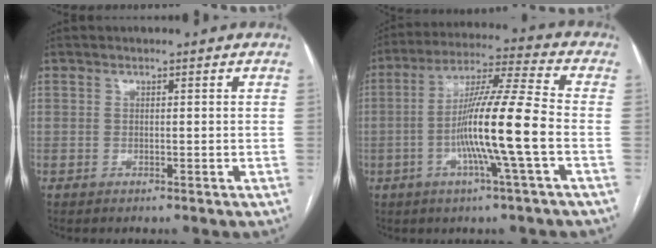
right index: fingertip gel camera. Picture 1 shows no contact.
{"total": 13.8, "force": [-3.1, -1.1, 13.4], "torque": [-0.244, 0.000, -0.067]}